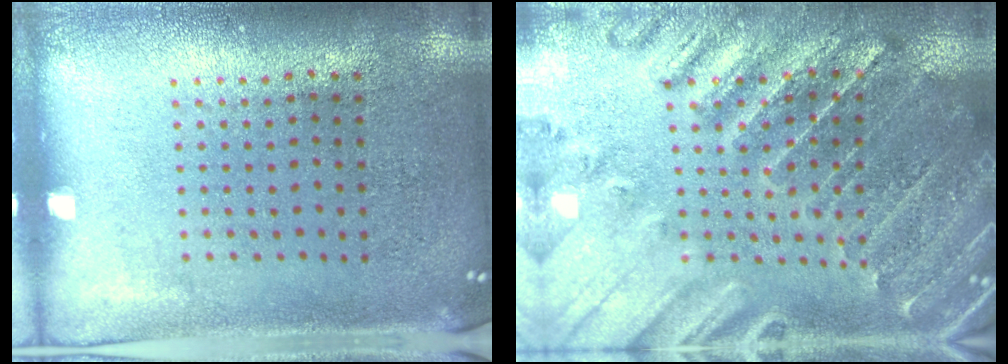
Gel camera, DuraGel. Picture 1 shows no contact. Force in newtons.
{"total": 1.6, "press": 1.6, "slide": 0.3}